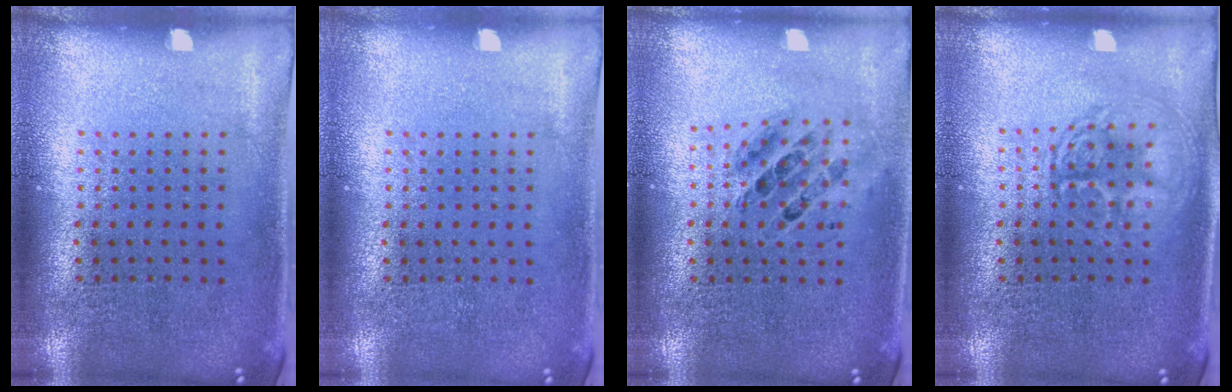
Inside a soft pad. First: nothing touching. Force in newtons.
{"total": 0.0}
{"total": 0.6, "press": 0.6, "slide": 0.1}
{"total": 2.7, "press": 2.7, "slide": 0.3}